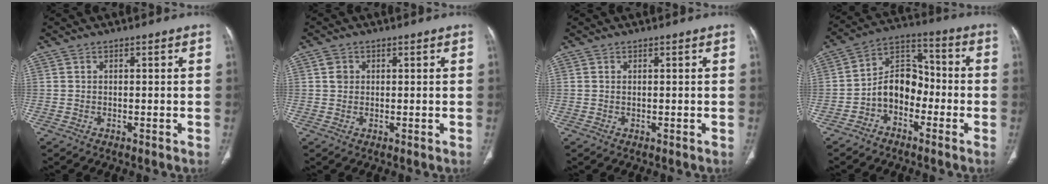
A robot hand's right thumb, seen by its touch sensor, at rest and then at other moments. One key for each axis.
{"total": 1.9, "fx": 0.5, "fy": 1.7, "fz": 0.8, "tx": -0.011, "ty": 0.000, "tz": 0.010}
{"total": 0.0}
{"total": 9.9, "fx": -3.3, "fy": 7.2, "fz": 6.0, "tx": -0.078, "ty": 0.049, "tz": -0.072}